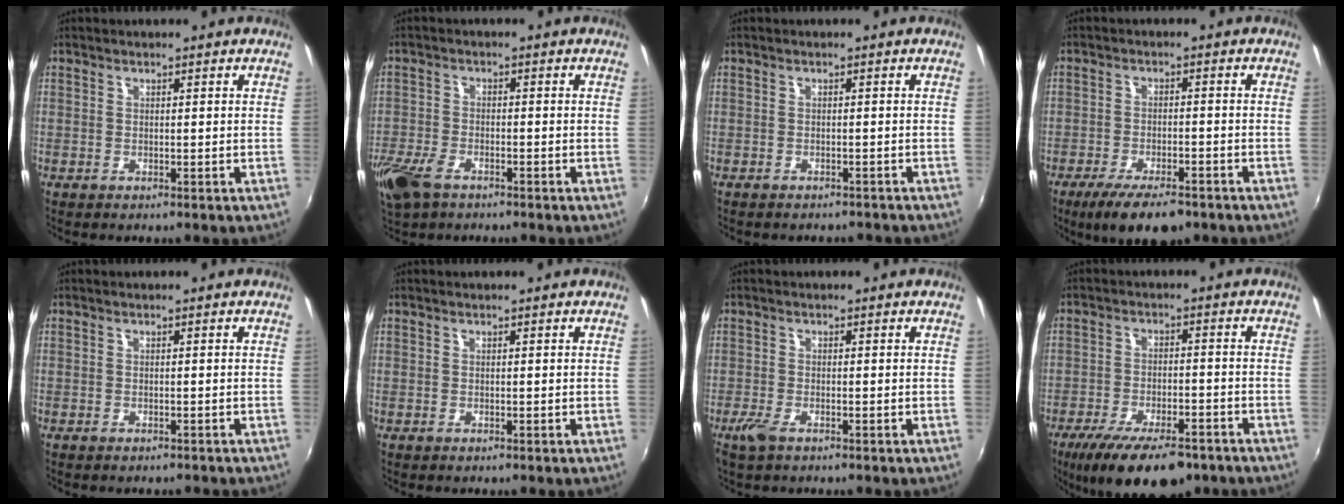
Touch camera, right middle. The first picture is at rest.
{"total": 8.2, "force": [-5.3, 4.1, 4.7], "torque": [-0.128, -0.019, -0.103]}
{"total": 4.0, "force": [-3.6, 1.2, 1.2], "torque": [-0.024, -0.010, -0.045]}
{"total": 10.2, "force": [-7.4, 3.1, 6.3], "torque": [-0.137, -0.022, -0.119]}
{"total": 1.2, "force": [-1.1, 0.3, 0.4], "torque": [-0.011, -0.004, -0.013]}
{"total": 0.0}
{"total": 2.7, "force": [-1.8, 0.8, 1.9], "torque": [-0.046, -0.007, -0.035]}
{"total": 15.9, "force": [-11.2, 5.7, 9.7], "torque": [-0.193, -0.034, -0.171]}